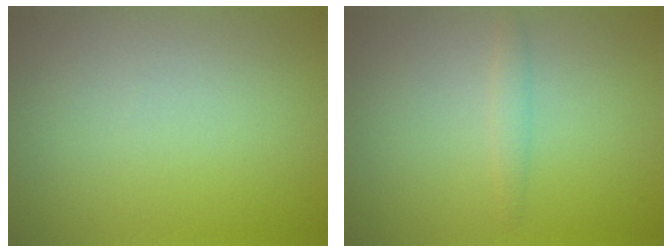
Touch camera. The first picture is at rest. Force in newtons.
{"total": 1.1, "press": 1.1, "slide": 0.0}